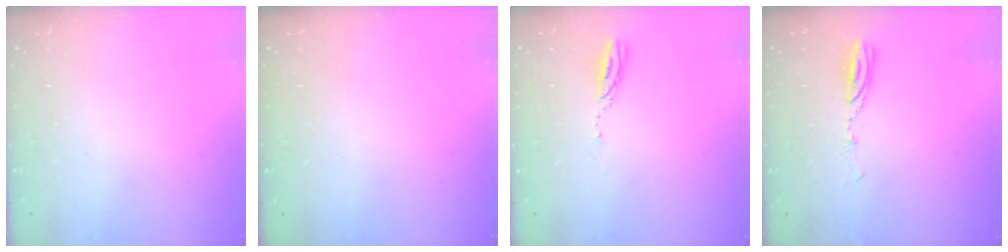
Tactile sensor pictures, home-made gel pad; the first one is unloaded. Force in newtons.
{"total": 0.0}
{"total": 3.5, "press": 3.5, "slide": 0.3}
{"total": 4.8, "press": 4.7, "slide": 1.0}